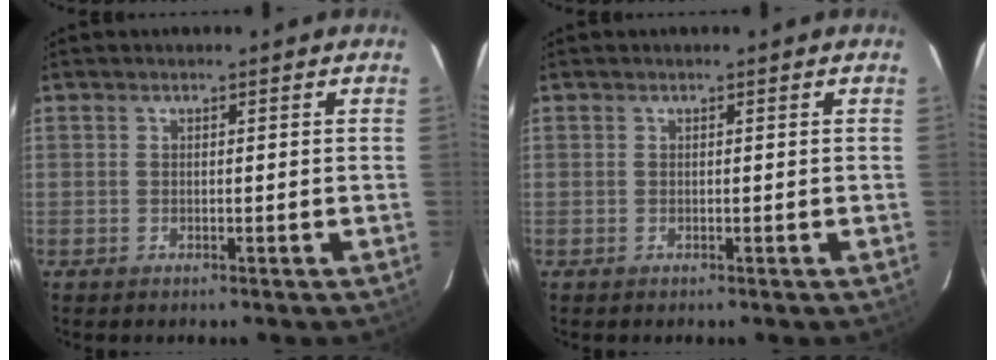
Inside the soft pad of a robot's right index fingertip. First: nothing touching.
{"total": 0.0}